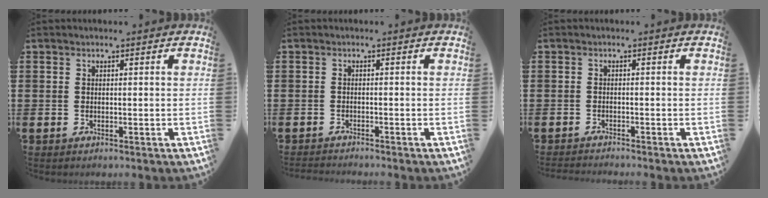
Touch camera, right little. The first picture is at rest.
{"total": 0.9, "force": [-0.9, -0.1, 0.0], "torque": [-0.002, -0.001, -0.018]}
{"total": 0.9, "force": [-0.9, -0.1, 0.0], "torque": [-0.001, -0.001, -0.017]}